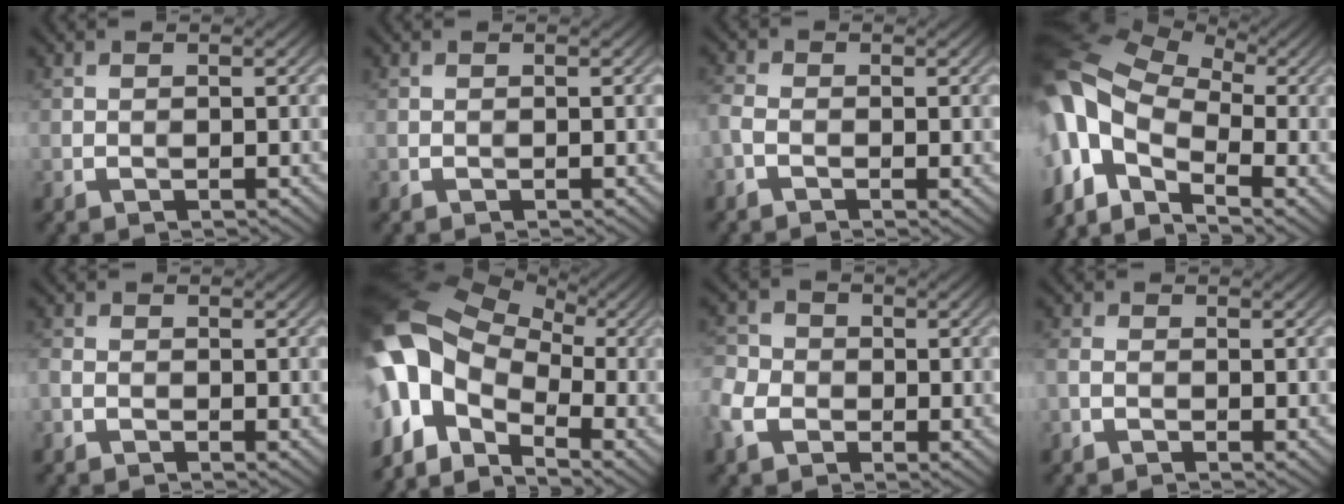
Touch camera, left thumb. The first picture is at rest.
{"total": 0.0}
{"total": 2.5, "force": [-1.0, 1.3, 1.9], "torque": [-0.053, -0.001, -0.025]}
{"total": 14.2, "force": [-0.2, 8.8, 11.1], "torque": [-0.254, -0.010, -0.007]}
{"total": 1.7, "force": [-0.6, 1.0, 1.3], "torque": [-0.030, -0.002, -0.012]}
{"total": 16.5, "force": [-0.4, 11.0, 12.3], "torque": [-0.269, -0.006, 0.003]}
{"total": 5.8, "force": [-2.0, 4.5, 3.1], "torque": [-0.084, -0.004, -0.052]}
{"total": 2.1, "force": [-0.6, 1.3, 1.6], "torque": [-0.040, -0.001, -0.013]}